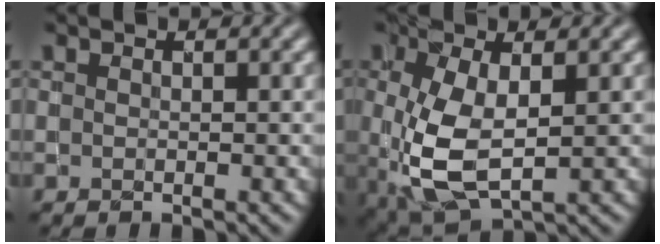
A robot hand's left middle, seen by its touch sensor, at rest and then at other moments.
{"total": 6.4, "force": [-0.5, 3.2, 5.6], "torque": [-0.132, -0.009, -0.002]}